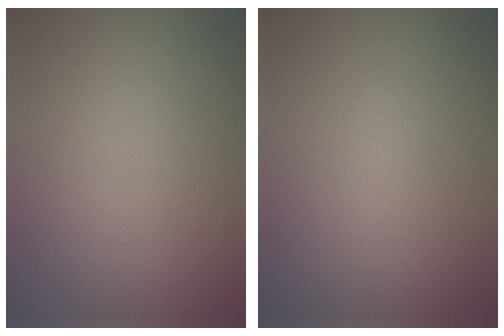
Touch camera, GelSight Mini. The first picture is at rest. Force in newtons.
{"total": 0.7, "press": 0.7, "slide": 0.0}